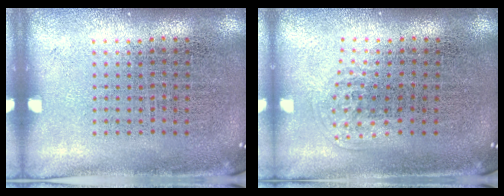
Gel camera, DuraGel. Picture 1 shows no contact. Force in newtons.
{"total": 1.1, "press": 0.6, "slide": 0.8}